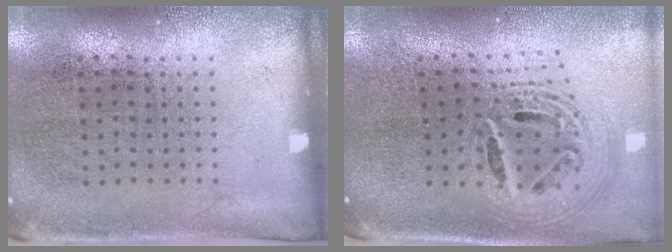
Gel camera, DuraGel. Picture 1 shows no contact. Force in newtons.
{"total": 2.3, "press": 1.7, "slide": 1.5}